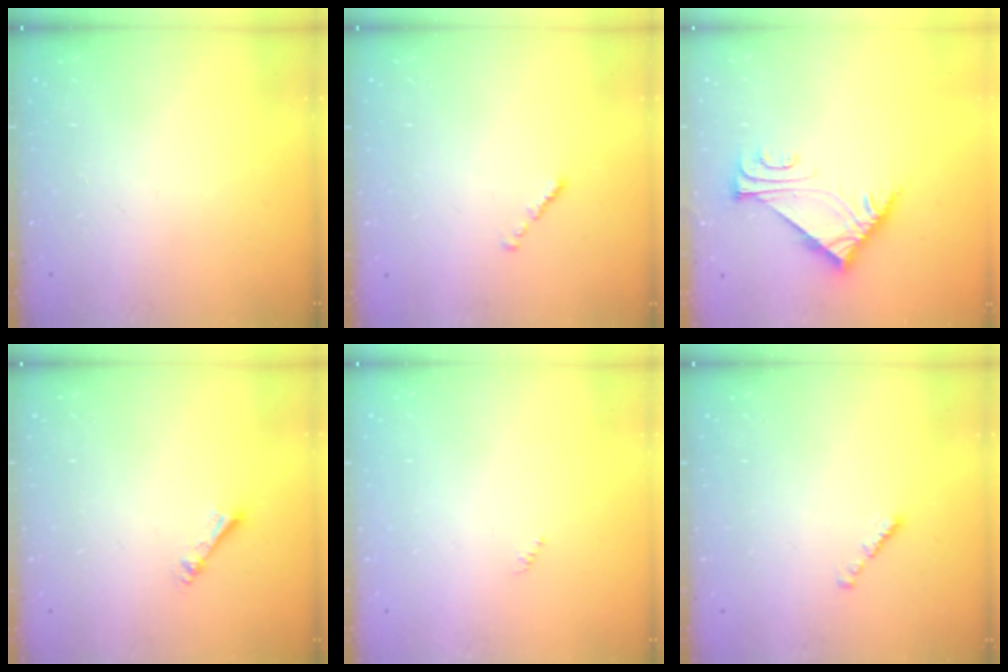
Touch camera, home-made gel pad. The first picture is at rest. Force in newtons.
{"total": 0.7, "press": 0.6, "slide": 0.4}
{"total": 6.1, "press": 6.1, "slide": 0.3}
{"total": 2.4, "press": 2.4, "slide": 0.4}
{"total": 0.0}
{"total": 1.3, "press": 1.1, "slide": 0.6}